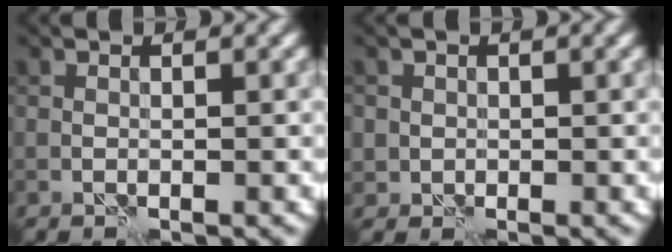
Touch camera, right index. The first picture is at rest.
{"total": 1.2, "force": [0.1, 1.2, 0.0], "torque": [0.007, -0.003, 0.001]}